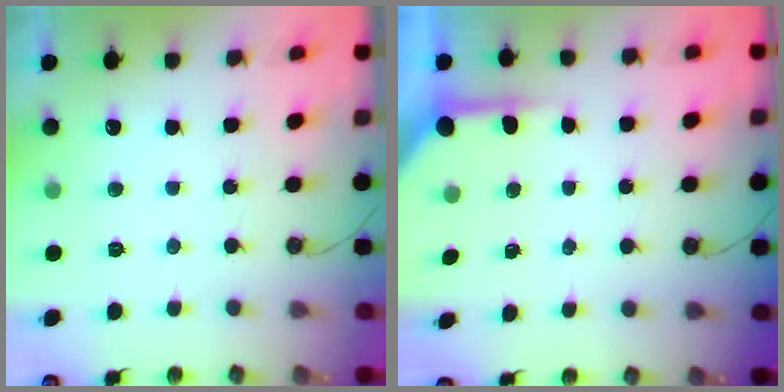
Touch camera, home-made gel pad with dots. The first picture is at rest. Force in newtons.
{"total": 5.2, "press": 5.2, "slide": 0.4}